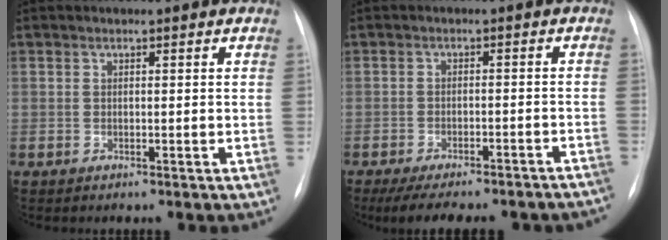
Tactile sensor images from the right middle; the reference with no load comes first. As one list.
[{"total": 17.2, "force": [-15.1, 3.7, 7.4], "torque": [-0.104, -0.001, -0.188]}]